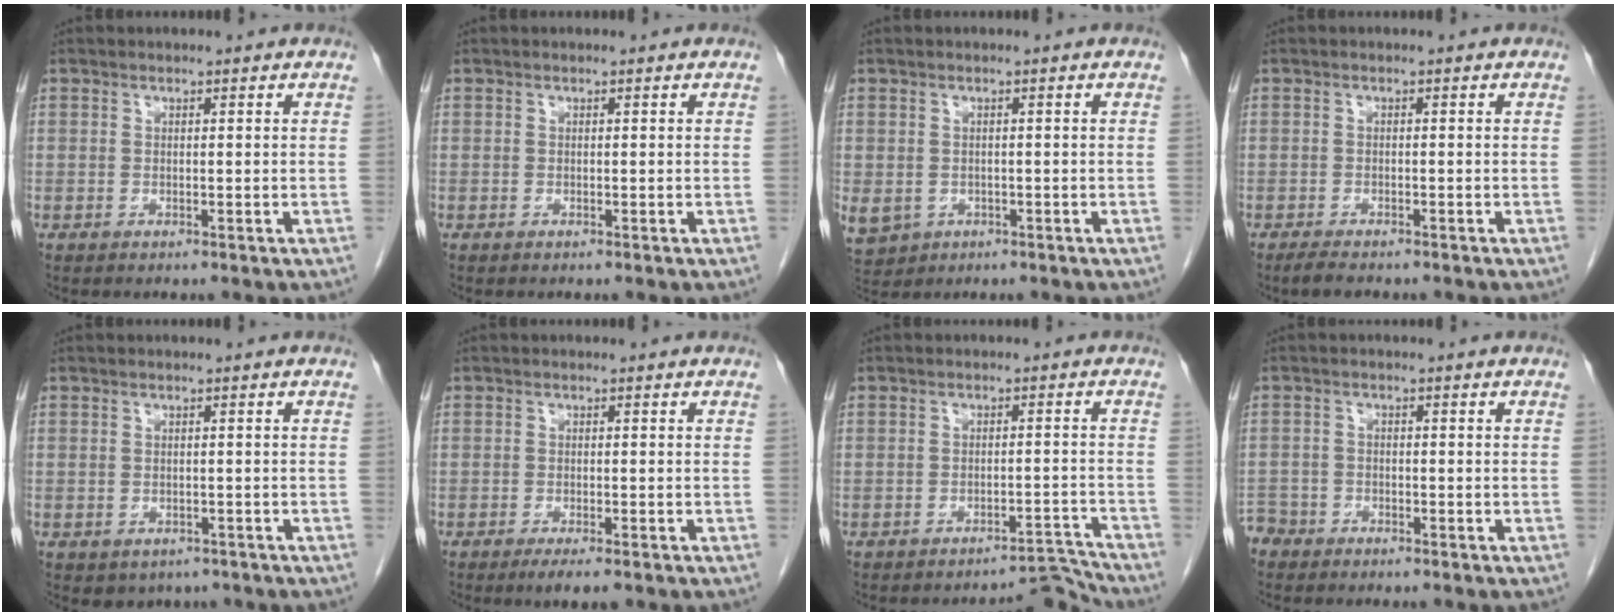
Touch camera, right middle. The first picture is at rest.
{"total": 0.0}
{"total": 9.5, "force": [-3.3, 8.1, 3.6], "torque": [-0.111, -0.003, -0.039]}
{"total": 2.5, "force": [-2.1, 0.6, 1.3], "torque": [-0.029, -0.006, -0.032]}
{"total": 2.9, "force": [-1.9, 2.0, 0.8], "torque": [-0.007, 0.003, -0.019]}
{"total": 3.3, "force": [-2.3, 0.6, 2.3], "torque": [-0.031, -0.006, -0.033]}
{"total": 4.2, "force": [-4.0, -0.5, -1.0], "torque": [0.029, 0.026, -0.050]}
{"total": 3.5, "force": [-3.0, 1.7, -0.3], "torque": [0.005, 0.001, -0.063]}